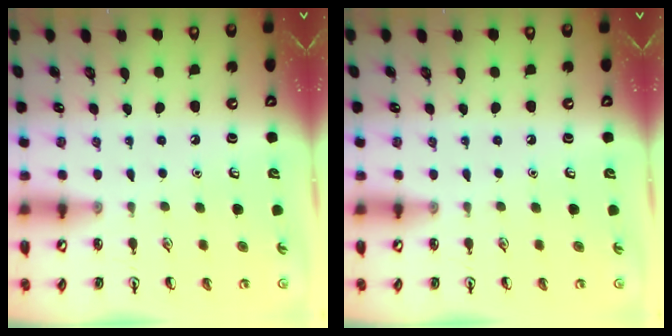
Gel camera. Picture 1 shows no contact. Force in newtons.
{"total": 0.0}